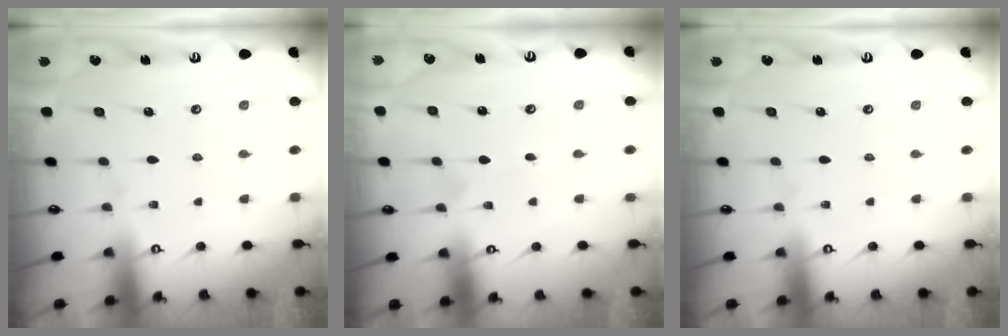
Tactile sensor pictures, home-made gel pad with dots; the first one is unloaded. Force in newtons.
{"total": 0.5, "press": 0.5, "slide": 0.0}
{"total": 0.0}